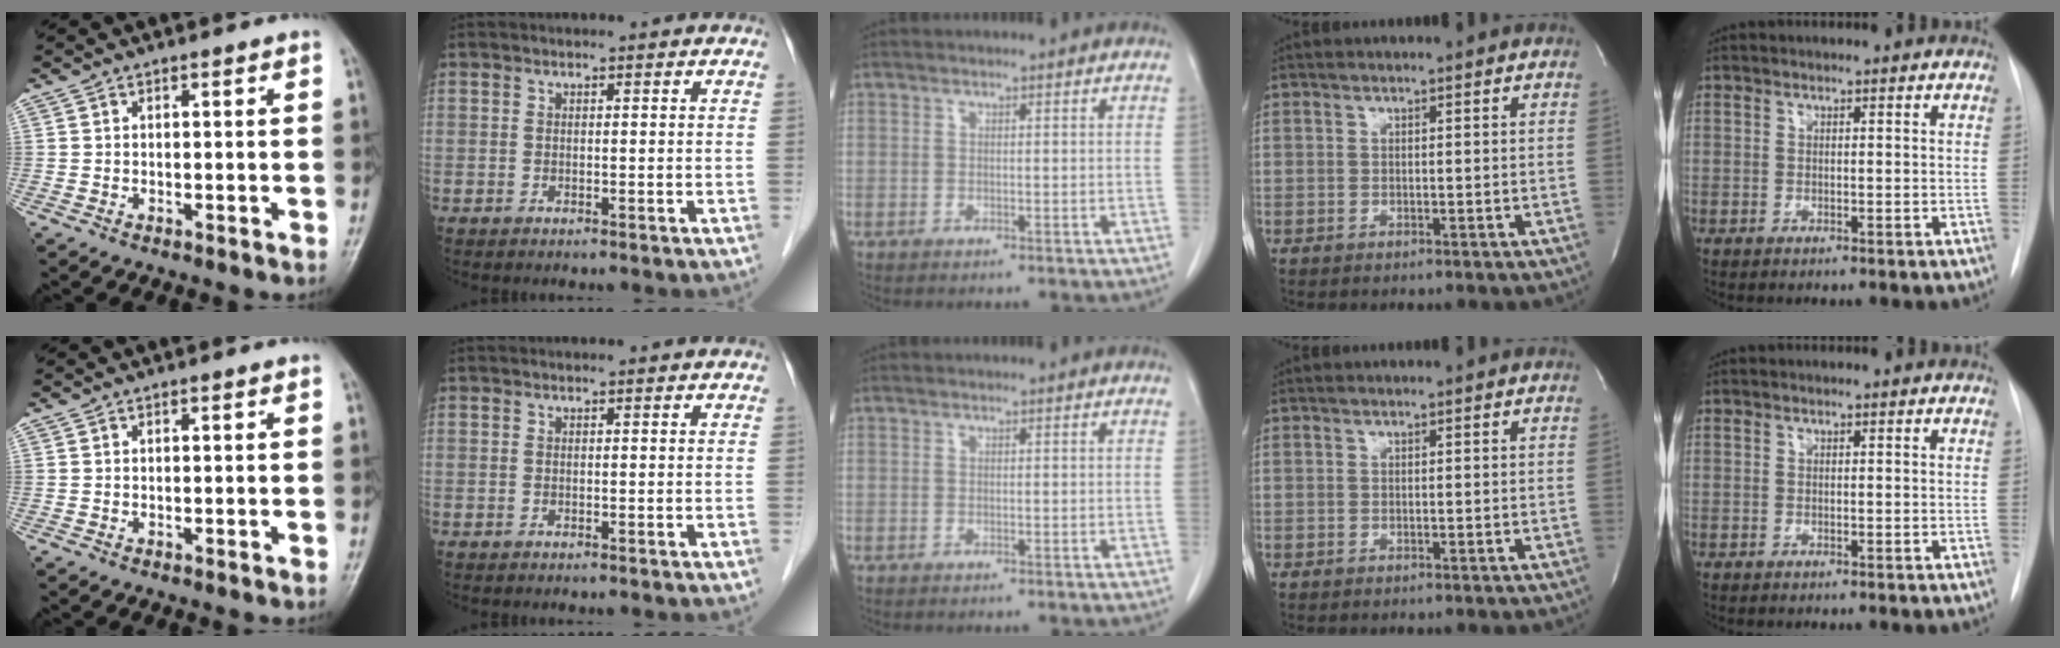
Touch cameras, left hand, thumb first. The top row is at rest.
{}